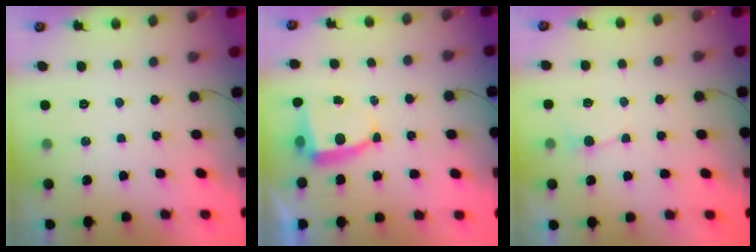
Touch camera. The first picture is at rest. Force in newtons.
{"total": 6.0, "press": 5.9, "slide": 0.6}
{"total": 3.7, "press": 3.7, "slide": 0.5}